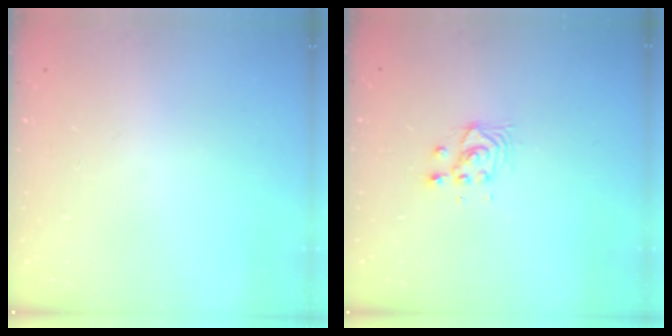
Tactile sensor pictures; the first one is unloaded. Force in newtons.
{"total": 3.8, "press": 3.8, "slide": 0.2}